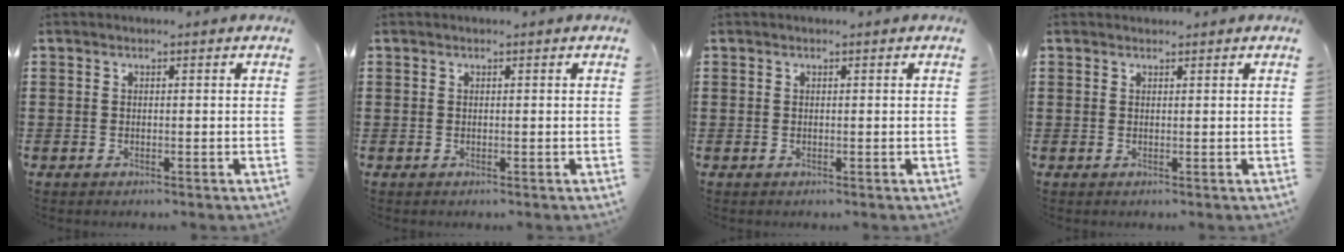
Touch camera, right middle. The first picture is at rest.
{"total": 0.0}
{"total": 0.0}
{"total": 0.6, "force": [0.5, 0.3, -0.1], "torque": [0.008, -0.002, 0.007]}